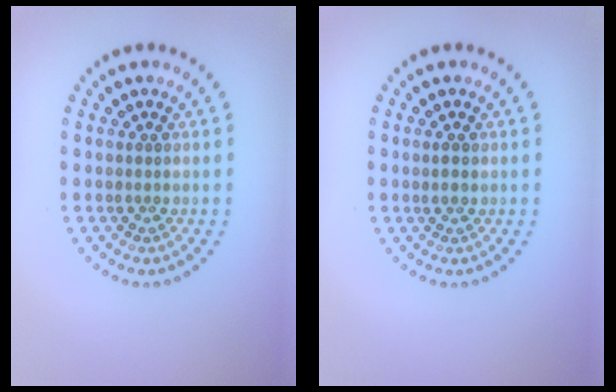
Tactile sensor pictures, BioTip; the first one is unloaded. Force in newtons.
{"total": 1.0, "press": 0.9, "slide": 0.4}